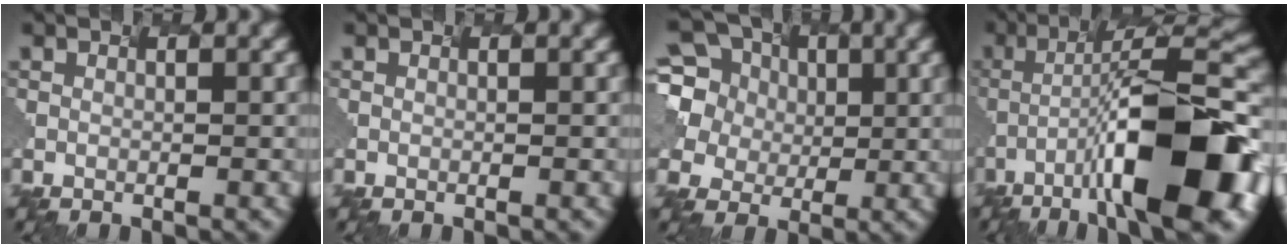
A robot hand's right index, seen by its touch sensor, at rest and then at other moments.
{"total": 0.0}
{"total": 9.8, "force": [3.9, 8.2, 3.8], "torque": [-0.120, 0.024, 0.072]}
{"total": 13.2, "force": [-6.1, 2.9, 11.3], "torque": [-0.200, 0.002, -0.079]}